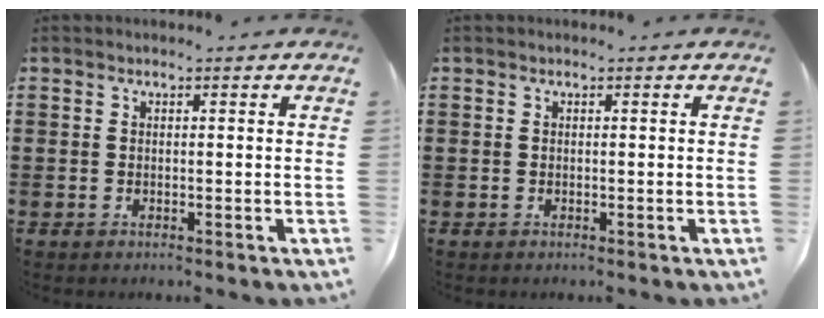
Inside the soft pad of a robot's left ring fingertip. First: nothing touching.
{"total": 0.0}